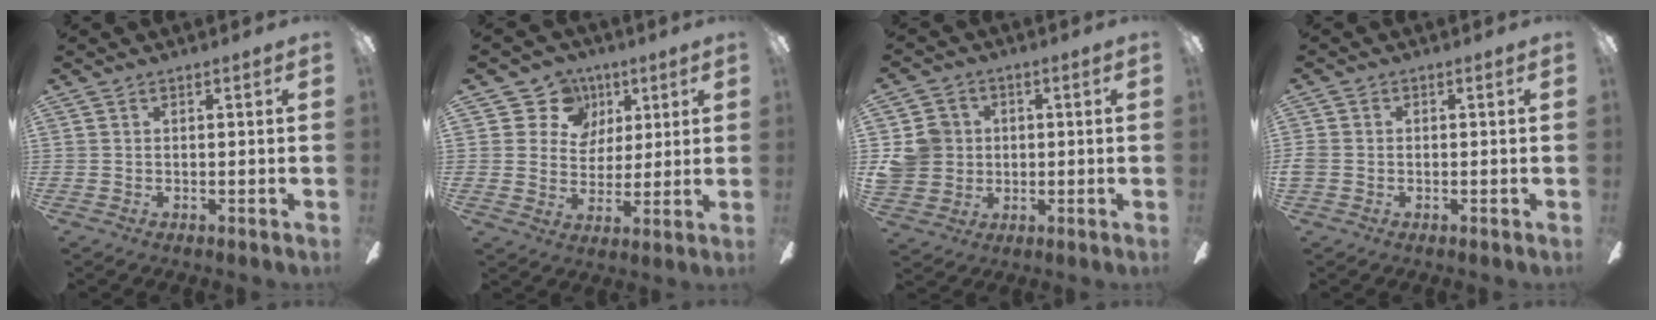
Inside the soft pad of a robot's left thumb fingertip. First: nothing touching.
{"total": 10.2, "force": [5.1, 8.7, 1.6], "torque": [-0.035, -0.026, 0.097]}
{"total": 8.2, "force": [0.7, 7.9, 2.3], "torque": [-0.067, 0.020, 0.021]}
{"total": 1.7, "force": [-0.7, 1.3, 0.8], "torque": [-0.014, 0.005, -0.013]}